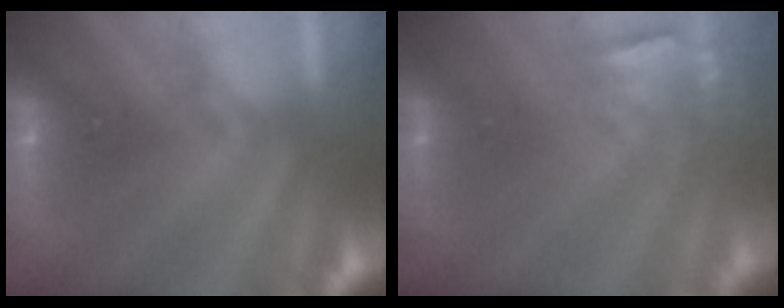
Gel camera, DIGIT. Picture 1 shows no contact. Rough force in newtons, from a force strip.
{"total": 3.8}